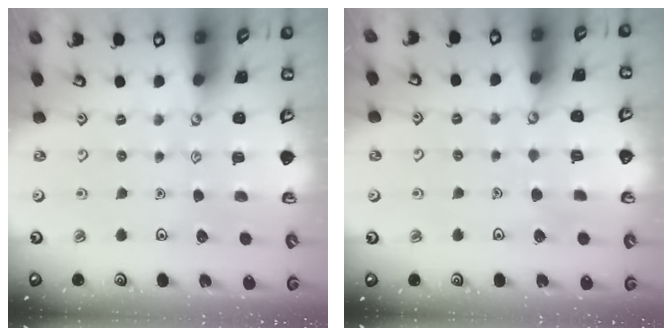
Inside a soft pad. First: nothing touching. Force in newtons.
{"total": 3.0, "press": 3.0, "slide": 0.2}